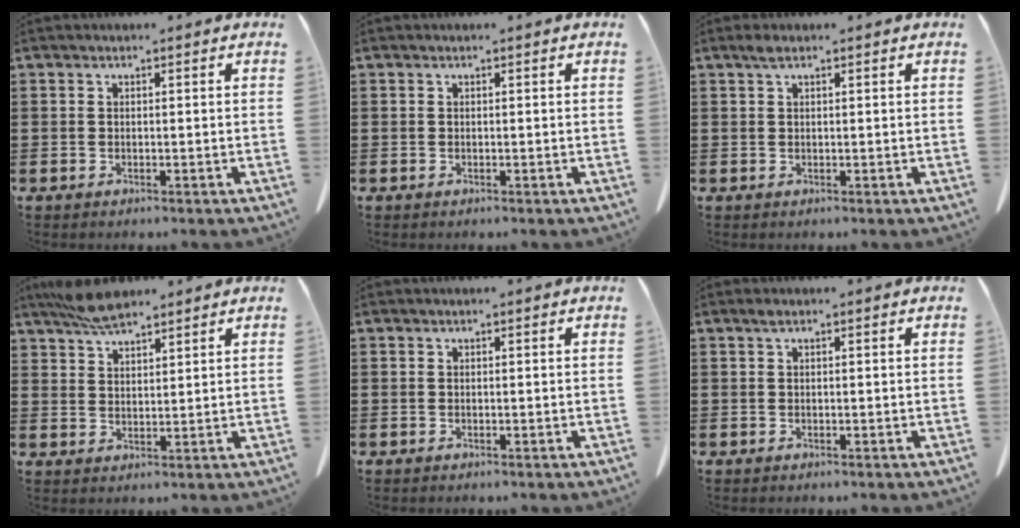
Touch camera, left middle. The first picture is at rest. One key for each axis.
{"total": 0.0}
{"total": 1.2, "fx": 0.6, "fy": 0.3, "fz": 1.0, "tx": -0.022, "ty": 0.002, "tz": 0.011}
{"total": 4.9, "fx": 4.4, "fy": 1.2, "fz": 2.0, "tx": -0.051, "ty": -0.006, "tz": 0.082}
{"total": 0.0}
{"total": 0.7, "fx": 0.3, "fy": 0.1, "fz": 0.6, "tx": -0.013, "ty": 0.001, "tz": 0.007}